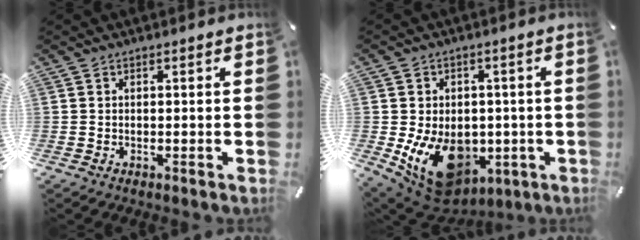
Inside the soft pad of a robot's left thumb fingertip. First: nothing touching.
{"total": 15.4, "force": [-4.1, 11.7, 9.1], "torque": [-0.145, 0.007, -0.058]}